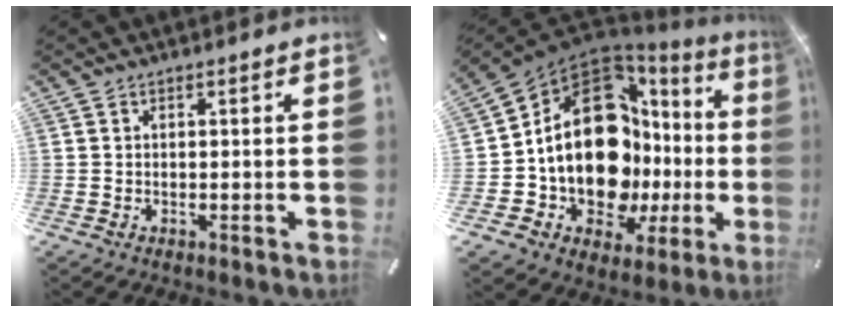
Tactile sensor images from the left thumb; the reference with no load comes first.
{"total": 21.9, "force": [0.1, 14.0, 16.8], "torque": [-0.306, -0.053, 0.017]}